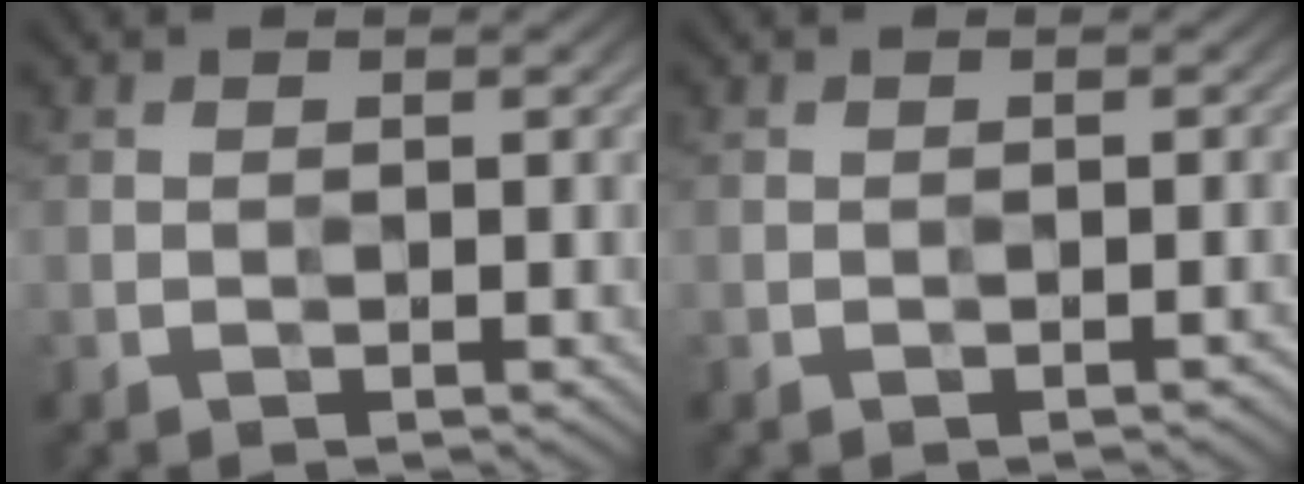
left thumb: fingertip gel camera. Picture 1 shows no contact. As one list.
[{"total": 0.9, "force": [-0.9, -0.2, 0.2], "torque": [0.000, 0.005, -0.010]}]